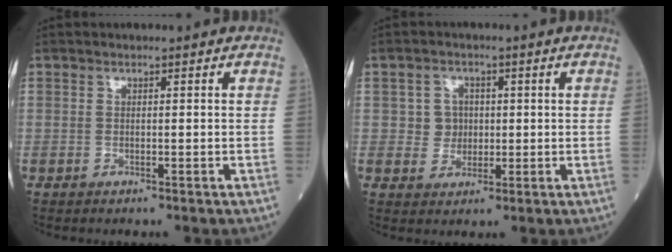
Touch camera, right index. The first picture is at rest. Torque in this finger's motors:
{"motor_torque": [0.05, 0.02, 0.01, -0.01]}